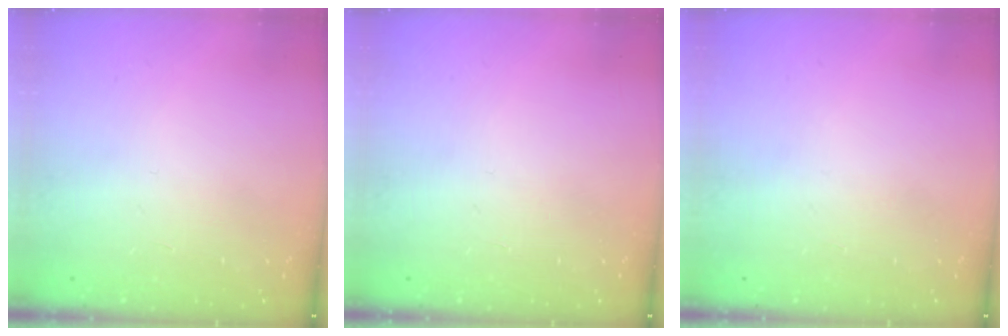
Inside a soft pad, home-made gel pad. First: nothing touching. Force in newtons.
{"total": 0.0}
{"total": 0.0}